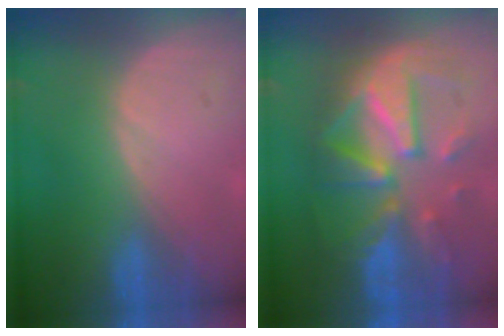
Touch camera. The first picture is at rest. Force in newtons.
{"total": 12.1, "press": 12.0, "slide": 1.3}